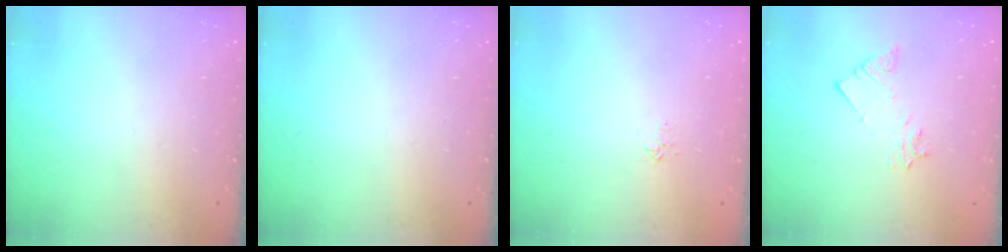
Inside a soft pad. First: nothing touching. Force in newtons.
{"total": 0.0}
{"total": 3.3, "press": 3.2, "slide": 0.4}
{"total": 3.3, "press": 3.3, "slide": 0.3}